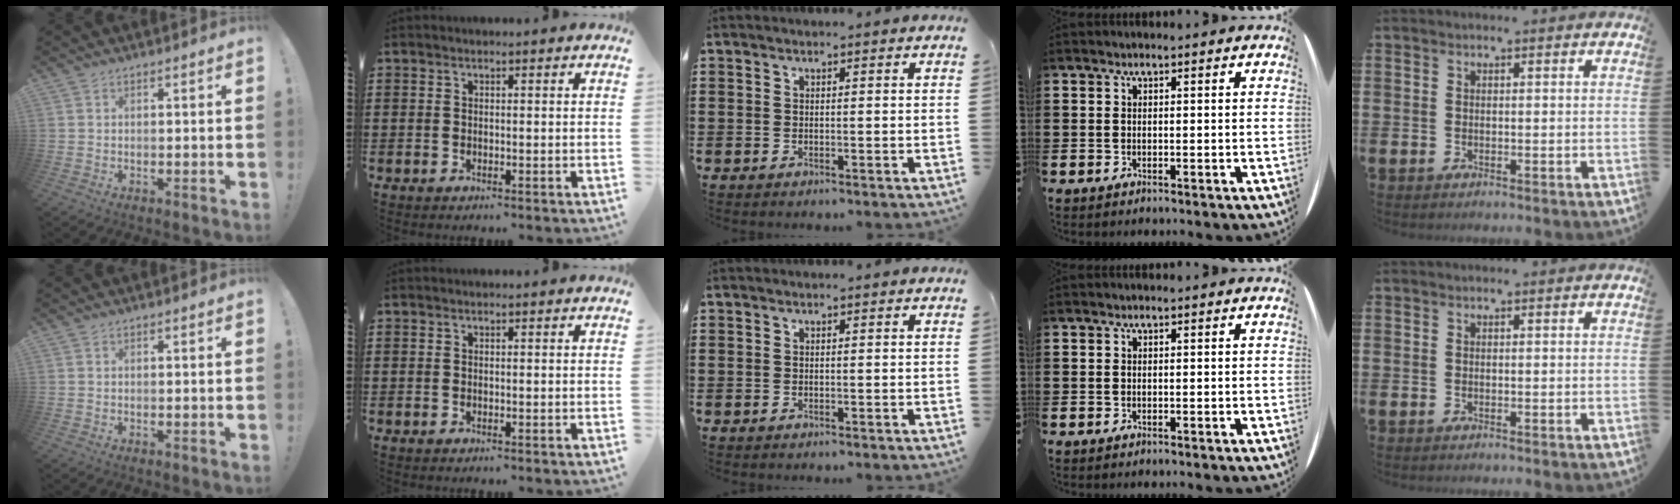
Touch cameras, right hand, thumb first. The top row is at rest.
{}